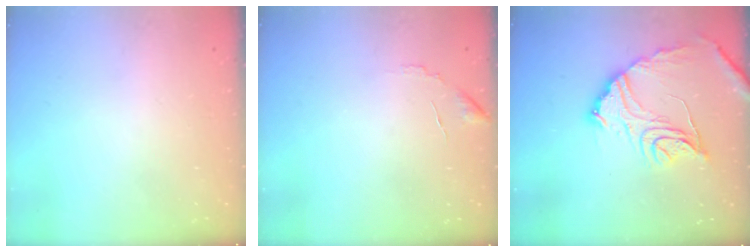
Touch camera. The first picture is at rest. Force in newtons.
{"total": 5.7, "press": 5.7, "slide": 0.3}
{"total": 16.0, "press": 16.0, "slide": 1.5}